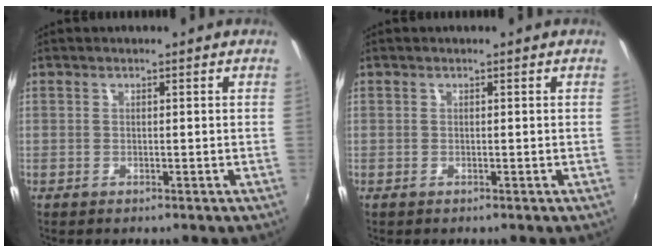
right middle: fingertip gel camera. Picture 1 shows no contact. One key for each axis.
{"total": 0.0}